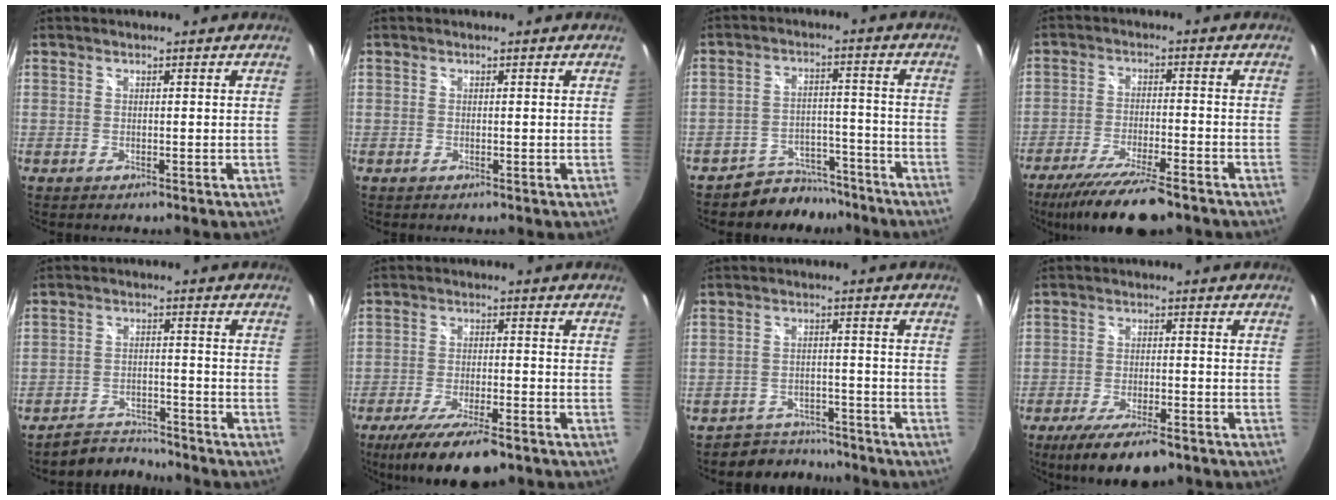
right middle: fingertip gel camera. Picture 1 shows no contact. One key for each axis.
{"total": 0.0}
{"total": 8.1, "fx": -7.2, "fy": 3.8, "fz": 0.6, "tx": -0.015, "ty": 0.026, "tz": -0.101}
{"total": 14.1, "fx": -11.2, "fy": 2.3, "fz": 8.3, "tx": -0.171, "ty": -0.036, "tz": -0.185}
{"total": 6.4, "fx": -6.2, "fy": 1.2, "fz": 0.5, "tx": -0.033, "ty": 0.005, "tz": -0.102}
{"total": 12.6, "fx": -8.9, "fy": 3.2, "fz": 8.3, "tx": -0.173, "ty": -0.037, "tz": -0.151}
{"total": 7.1, "fx": -6.4, "fy": 3.1, "fz": 0.4, "tx": -0.018, "ty": 0.011, "tz": -0.091}
{"total": 10.6, "fx": -7.6, "fy": 2.8, "fz": 6.8, "tx": -0.146, "ty": -0.031, "tz": -0.126}